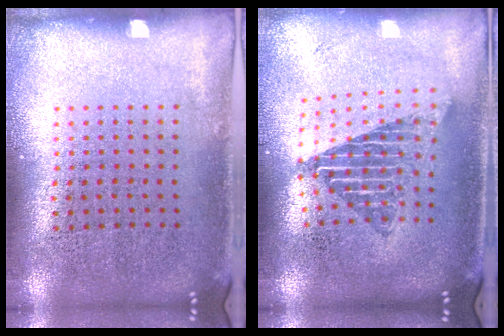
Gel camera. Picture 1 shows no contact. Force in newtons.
{"total": 1.6, "press": 1.3, "slide": 0.9}